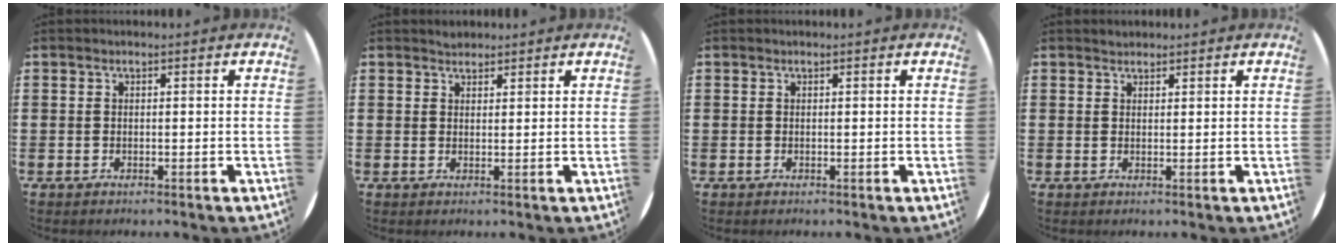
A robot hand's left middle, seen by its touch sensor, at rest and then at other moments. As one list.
[{"total": 1.3, "force": [1.3, 0.3, -0.1], "torque": [0.008, -0.001, 0.023]}, {"total": 0.0}, {"total": 0.9, "force": [0.9, 0.2, -0.1], "torque": [0.000, 0.001, 0.018]}]